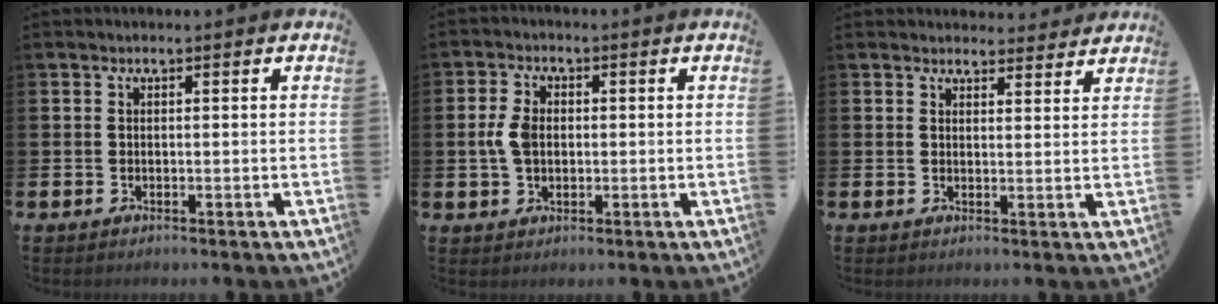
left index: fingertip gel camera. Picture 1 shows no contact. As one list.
[{"total": 4.4, "force": [0.4, 3.0, 3.3], "torque": [-0.066, 0.012, 0.005]}, {"total": 3.3, "force": [3.2, 0.8, -0.1], "torque": [0.009, -0.019, 0.056]}]